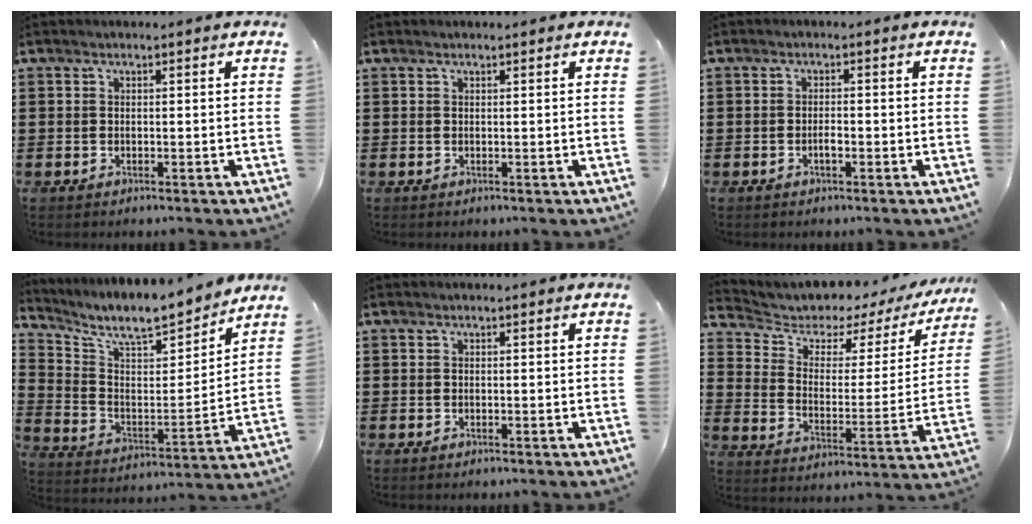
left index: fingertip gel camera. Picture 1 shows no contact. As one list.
[{"total": 0.0}, {"total": 1.6, "force": [-0.6, 0.5, 1.4], "torque": [-0.028, -0.001, -0.011]}, {"total": 9.0, "force": [8.0, 1.7, 3.6], "torque": [-0.101, -0.060, 0.133]}, {"total": 0.0}, {"total": 3.9, "force": [2.6, 2.4, 1.7], "torque": [-0.055, -0.021, 0.038]}]